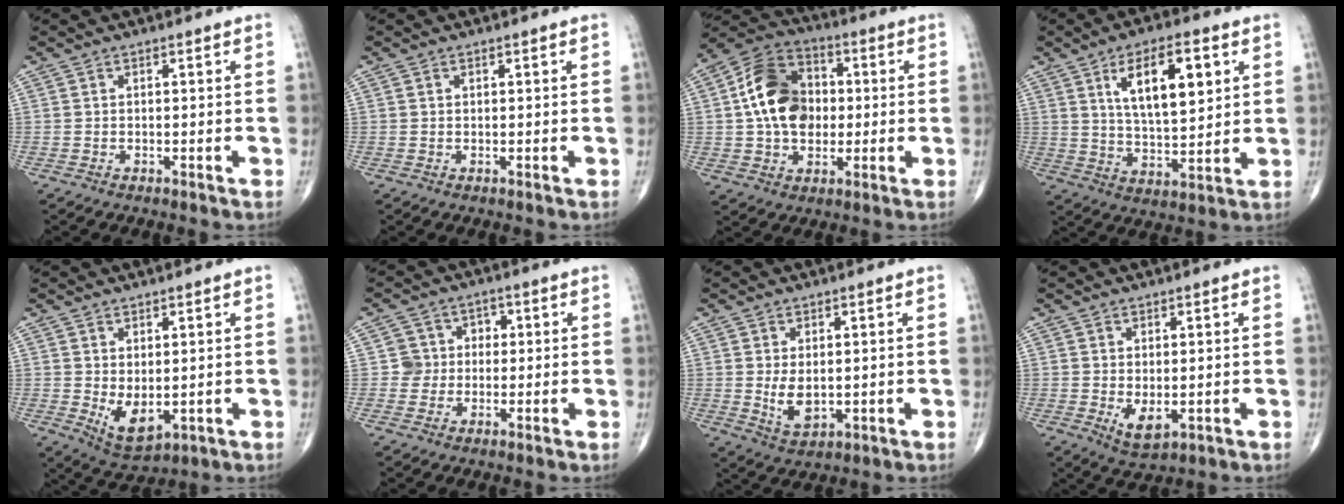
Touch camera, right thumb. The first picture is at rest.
{"total": 0.0}
{"total": 14.6, "force": [1.0, 10.7, 10.0], "torque": [-0.153, 0.022, 0.009]}
{"total": 13.6, "force": [5.1, 5.4, 11.4], "torque": [-0.169, -0.020, 0.091]}
{"total": 6.2, "force": [-0.2, 3.2, 5.3], "torque": [-0.079, -0.013, 0.017]}
{"total": 4.5, "force": [0.0, 4.5, 0.3], "torque": [0.036, 0.013, -0.007]}
{"total": 4.8, "force": [0.3, 2.7, 3.9], "torque": [-0.062, -0.014, 0.019]}
{"total": 4.1, "force": [-0.3, 2.0, 3.6], "torque": [-0.054, -0.012, 0.008]}